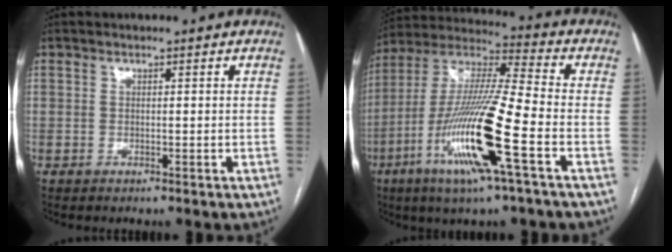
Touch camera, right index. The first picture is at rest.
{"total": 18.7, "force": [-7.0, 0.5, 17.3], "torque": [-0.362, -0.022, -0.137]}